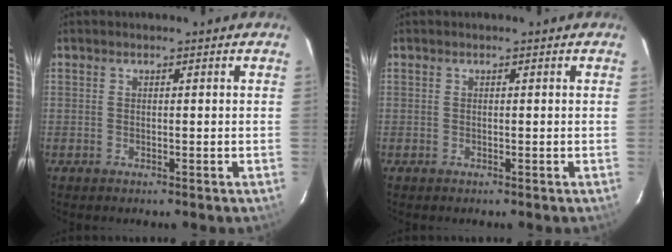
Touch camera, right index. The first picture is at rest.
{"total": 0.0}